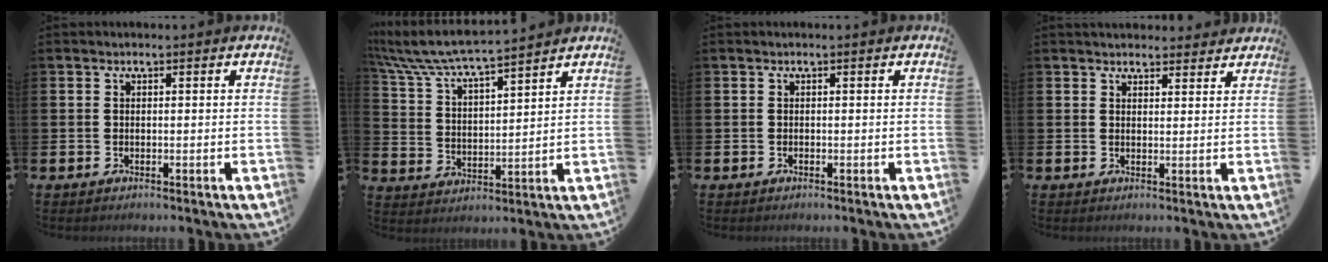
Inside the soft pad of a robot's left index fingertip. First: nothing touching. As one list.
[{"total": 7.2, "force": [6.8, 0.6, 2.3], "torque": [-0.078, -0.048, 0.118]}, {"total": 0.0}, {"total": 2.8, "force": [2.7, 0.8, 0.0], "torque": [0.004, -0.013, 0.047]}]